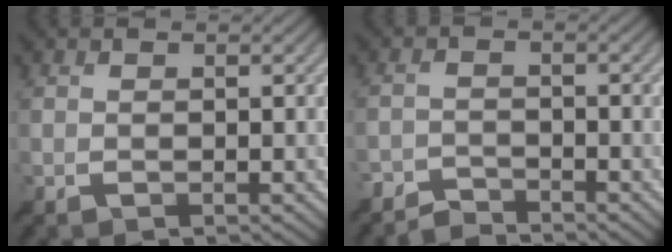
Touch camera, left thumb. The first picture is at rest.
{"total": 3.0, "force": [-3.0, 0.6, 0.1], "torque": [0.006, 0.000, -0.061]}